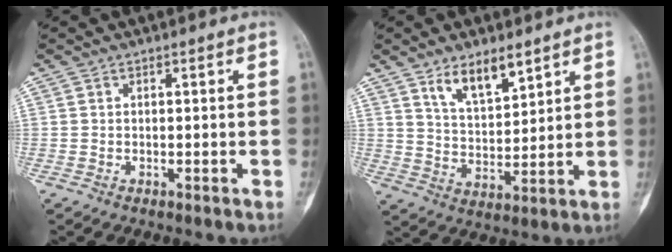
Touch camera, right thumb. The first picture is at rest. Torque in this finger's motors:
{"motor_torque": [-0.94, 1.08, 0.52, 0.34, 0.02]}